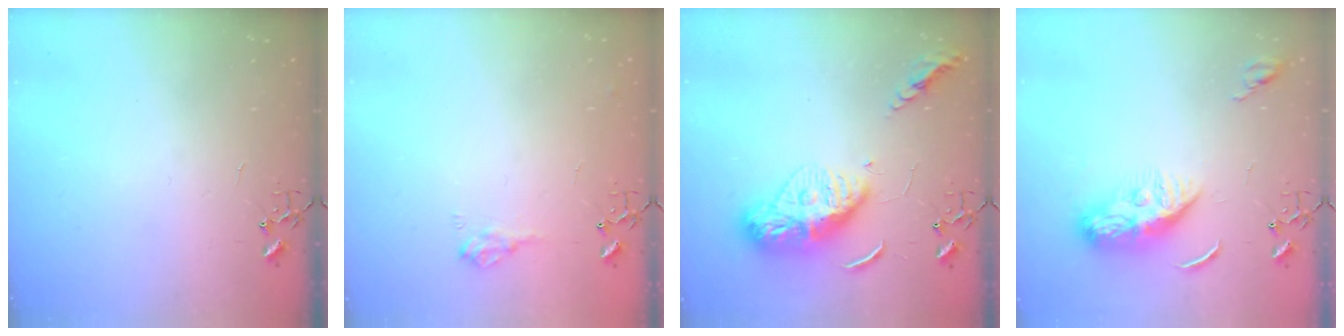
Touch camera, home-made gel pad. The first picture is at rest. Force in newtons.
{"total": 8.8, "press": 8.7, "slide": 1.0}
{"total": 15.4, "press": 15.3, "slide": 1.2}
{"total": 10.3, "press": 10.2, "slide": 0.9}